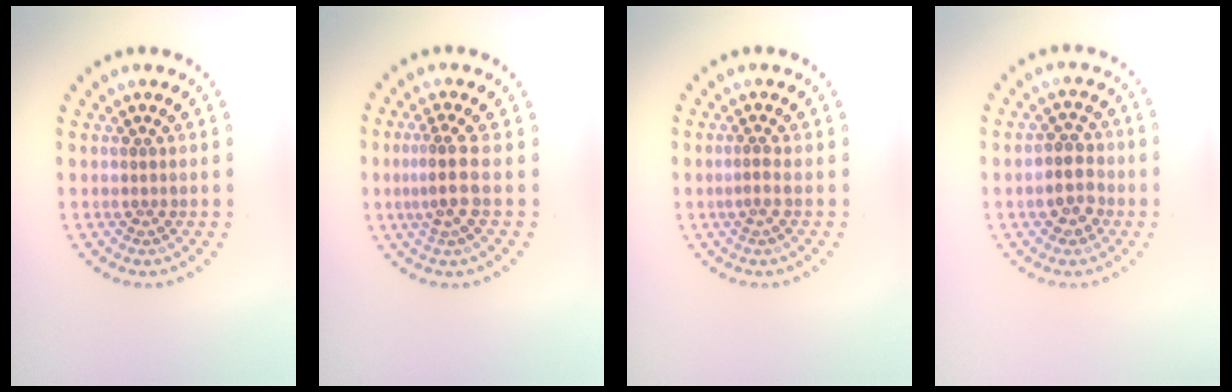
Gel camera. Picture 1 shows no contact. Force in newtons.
{"total": 2.4, "press": 2.0, "slide": 1.5}
{"total": 0.8, "press": 0.4, "slide": 0.7}
{"total": 2.8, "press": 2.7, "slide": 0.8}